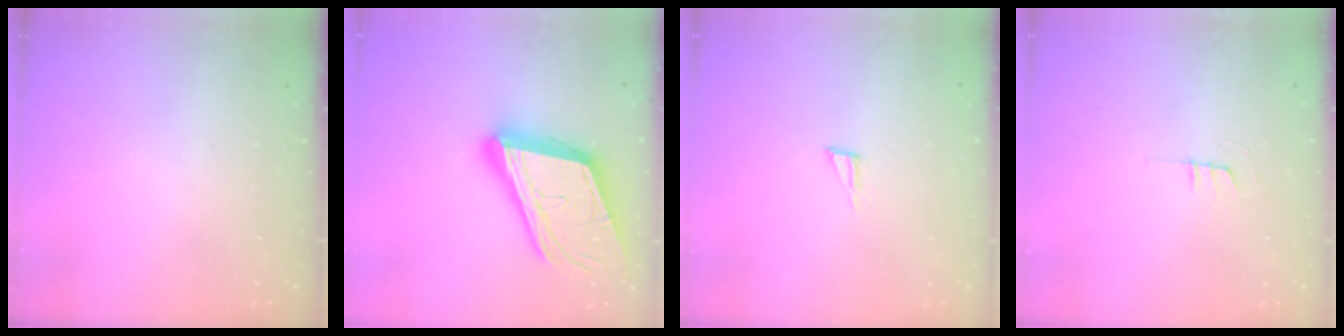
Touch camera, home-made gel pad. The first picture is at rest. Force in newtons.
{"total": 25.8, "press": 25.3, "slide": 4.9}
{"total": 2.9, "press": 2.9, "slide": 0.2}
{"total": 3.7, "press": 3.7, "slide": 0.3}